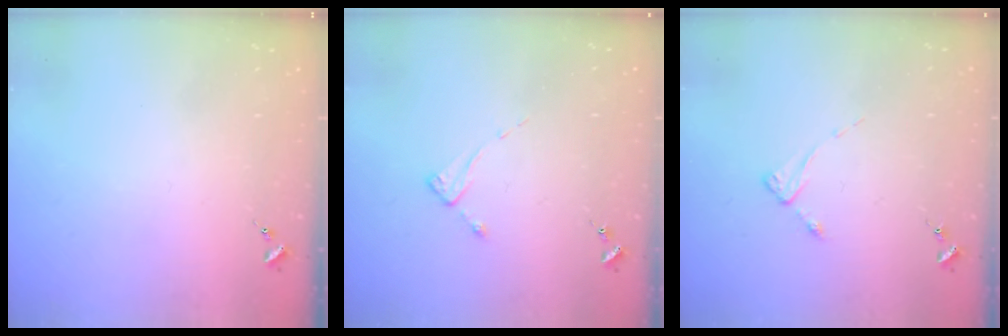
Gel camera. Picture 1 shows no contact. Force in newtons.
{"total": 2.6, "press": 2.6, "slide": 0.2}
{"total": 2.5, "press": 2.5, "slide": 0.3}